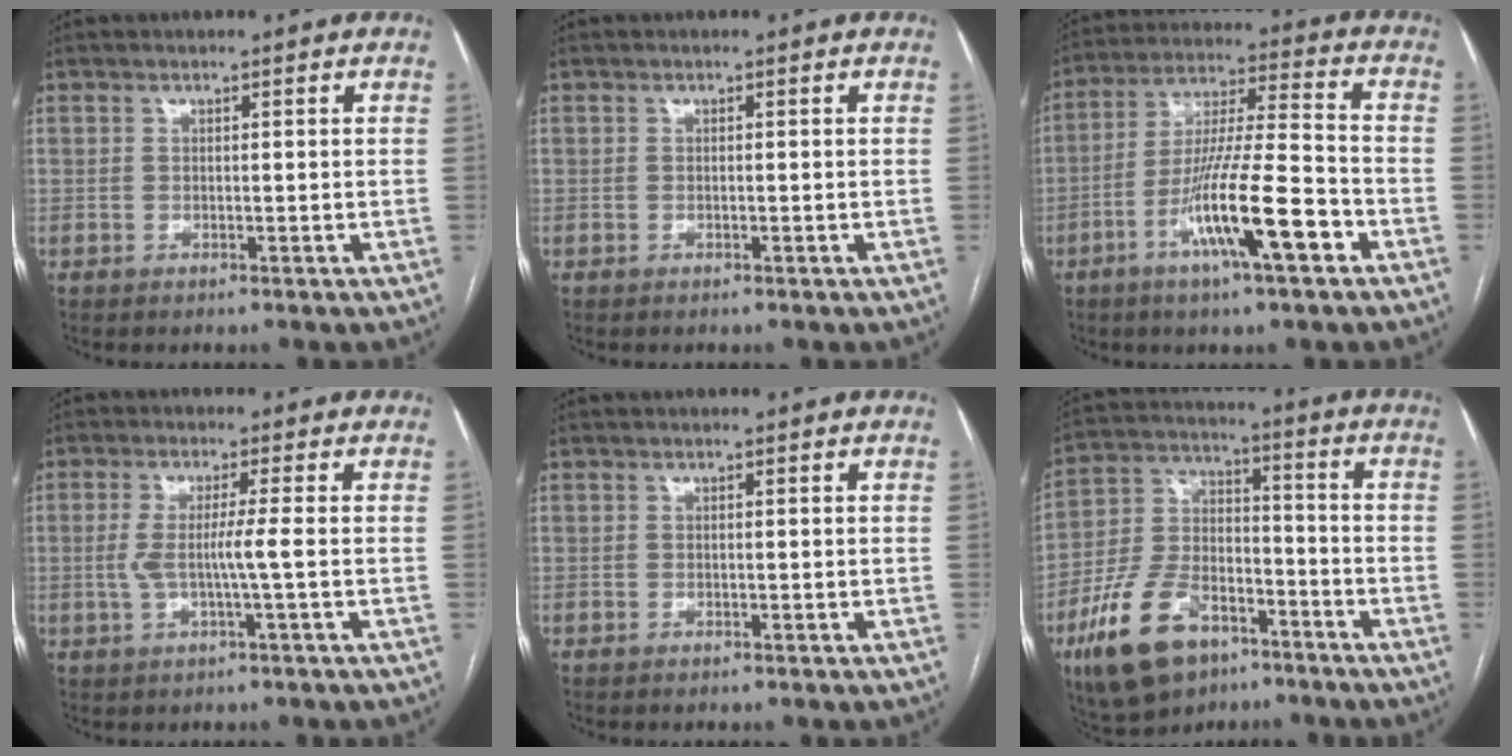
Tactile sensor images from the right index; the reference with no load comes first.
{"total": 0.0}
{"total": 14.6, "force": [-6.4, 1.0, 13.1], "torque": [-0.239, -0.009, -0.114]}
{"total": 4.7, "force": [-0.5, -0.5, 4.6], "torque": [-0.093, 0.002, -0.009]}
{"total": 0.0}
{"total": 15.5, "force": [-8.9, 8.3, 9.6], "torque": [-0.203, 0.006, -0.156]}